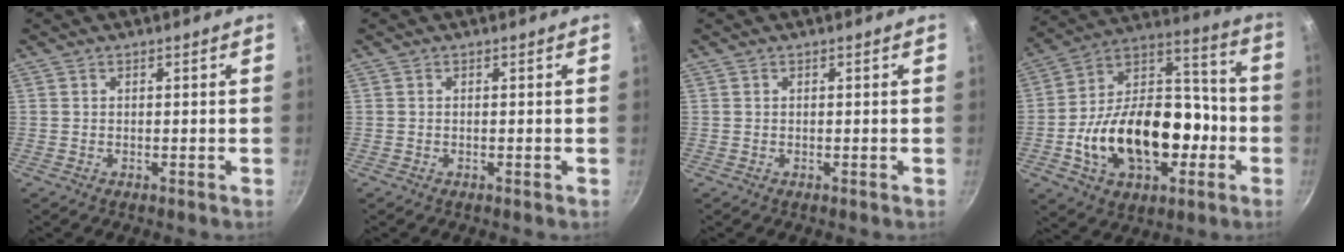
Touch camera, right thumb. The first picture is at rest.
{"total": 0.0}
{"total": 0.0}
{"total": 25.1, "force": [-6.4, 16.0, 18.2], "torque": [-0.266, 0.066, -0.097]}